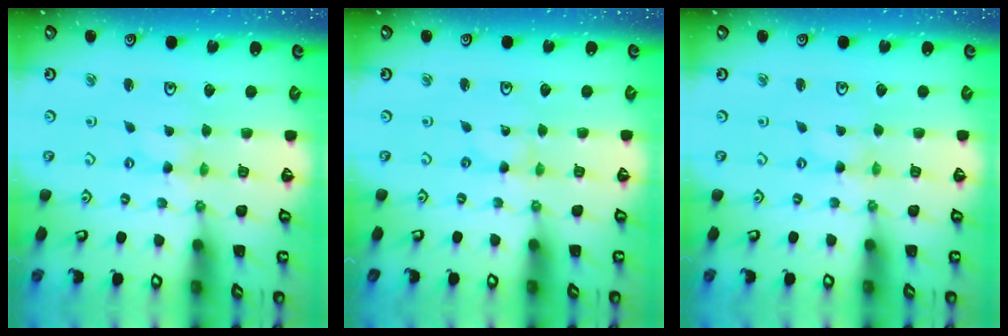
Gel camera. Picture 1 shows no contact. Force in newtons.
{"total": 0.0}
{"total": 0.0}